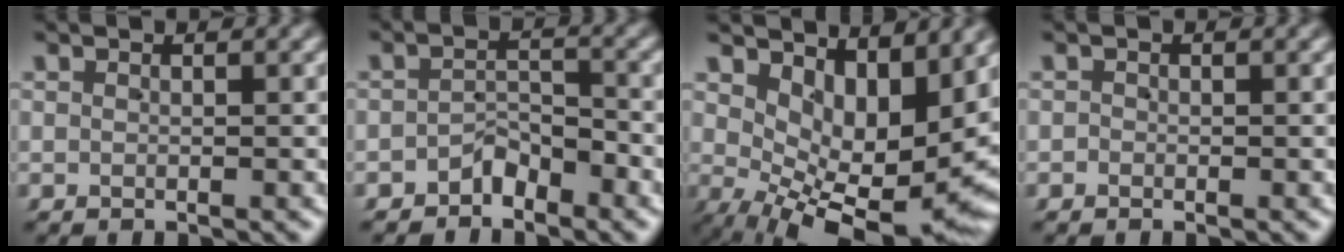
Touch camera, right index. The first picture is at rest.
{"total": 2.8, "force": [-2.5, 1.2, 0.5], "torque": [0.005, 0.004, -0.050]}
{"total": 9.8, "force": [-1.3, 4.8, 8.5], "torque": [-0.130, -0.046, 0.001]}
{"total": 0.6, "force": [-0.5, 0.0, -0.2], "torque": [0.009, -0.003, -0.010]}